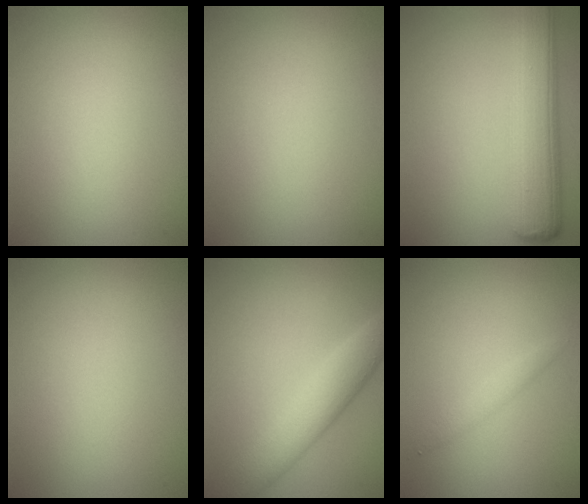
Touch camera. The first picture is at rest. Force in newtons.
{"total": 0.0}
{"total": 8.9, "press": 8.9, "slide": 0.3}
{"total": 0.0}
{"total": 4.6, "press": 4.6, "slide": 0.2}
{"total": 1.2, "press": 1.2, "slide": 0.1}